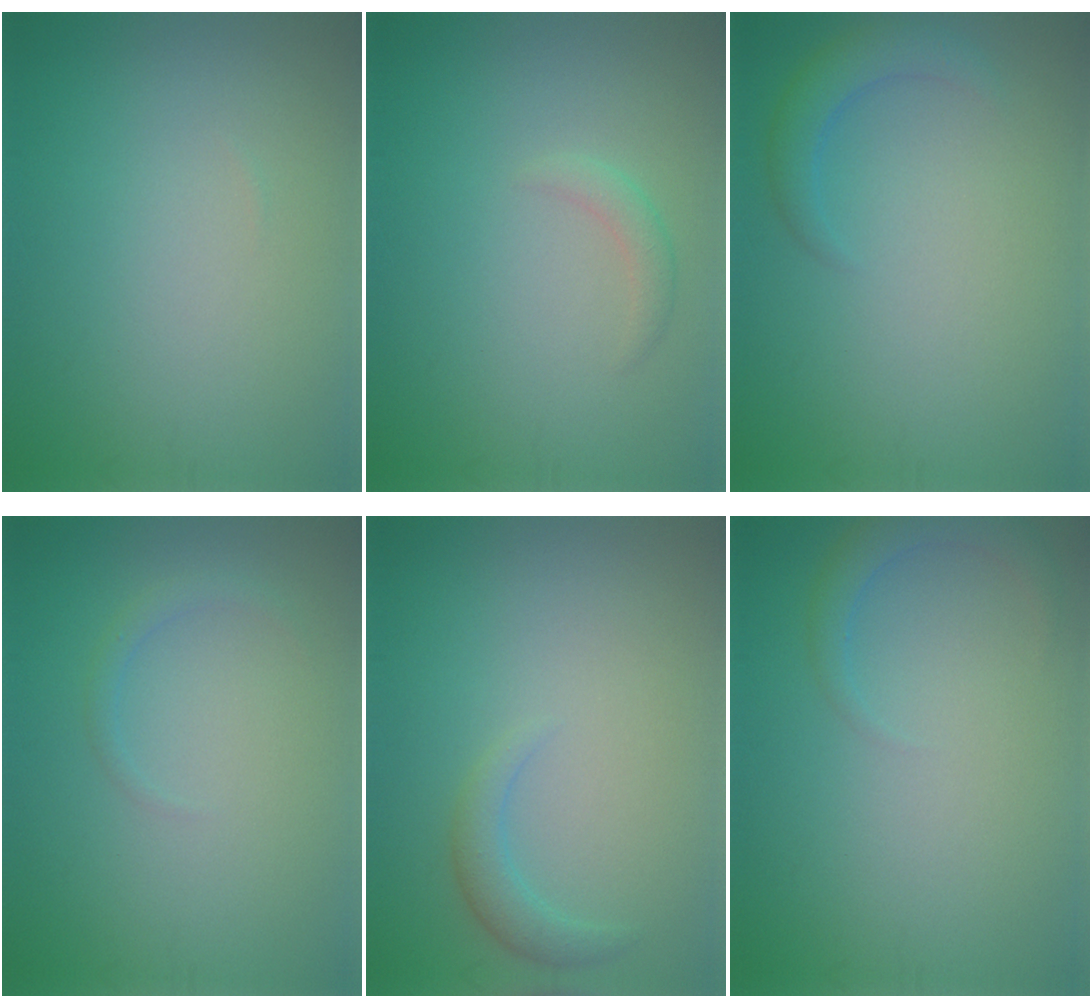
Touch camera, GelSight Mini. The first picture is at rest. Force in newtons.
{"total": 1.2, "press": 1.2, "slide": 0.1}
{"total": 2.4, "press": 2.4, "slide": 0.2}
{"total": 1.0, "press": 1.0, "slide": 0.1}
{"total": 1.9, "press": 1.9, "slide": 0.2}
{"total": 2.1, "press": 2.1, "slide": 0.2}